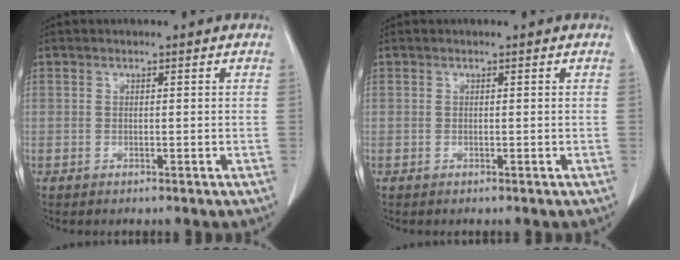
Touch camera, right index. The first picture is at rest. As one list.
[{"total": 0.0}]